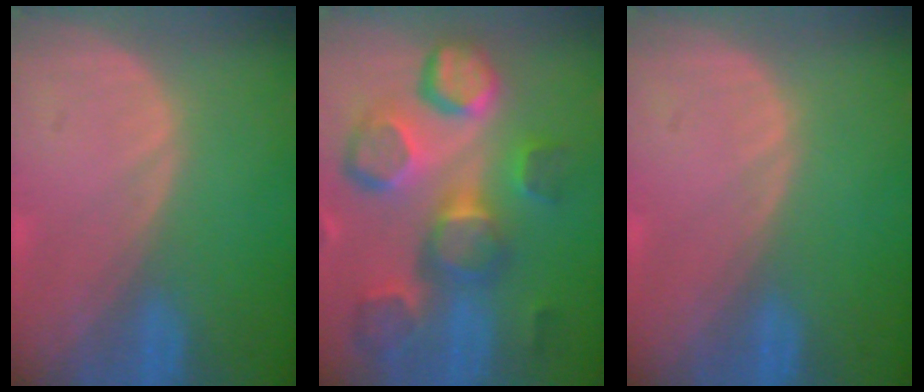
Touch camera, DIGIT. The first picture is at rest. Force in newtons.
{"total": 12.6, "press": 11.2, "slide": 5.7}
{"total": 0.0}